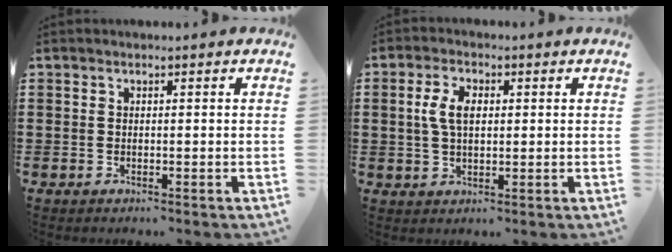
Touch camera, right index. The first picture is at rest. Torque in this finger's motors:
{"motor_torque": [0.40, -0.16, 0.28, 0.13]}